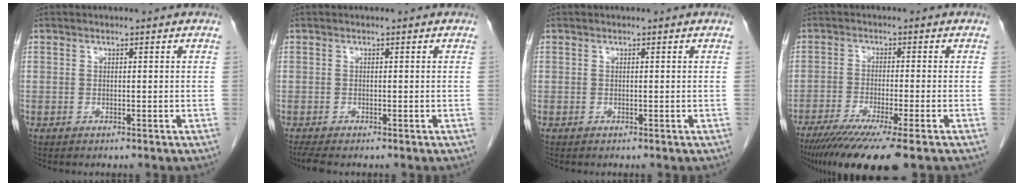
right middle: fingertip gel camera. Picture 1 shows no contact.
{"total": 2.0, "force": [-1.6, 0.2, 1.1], "torque": [-0.025, -0.008, -0.028]}
{"total": 0.0}
{"total": 12.4, "force": [-9.1, 0.2, 8.4], "torque": [-0.134, -0.035, -0.145]}